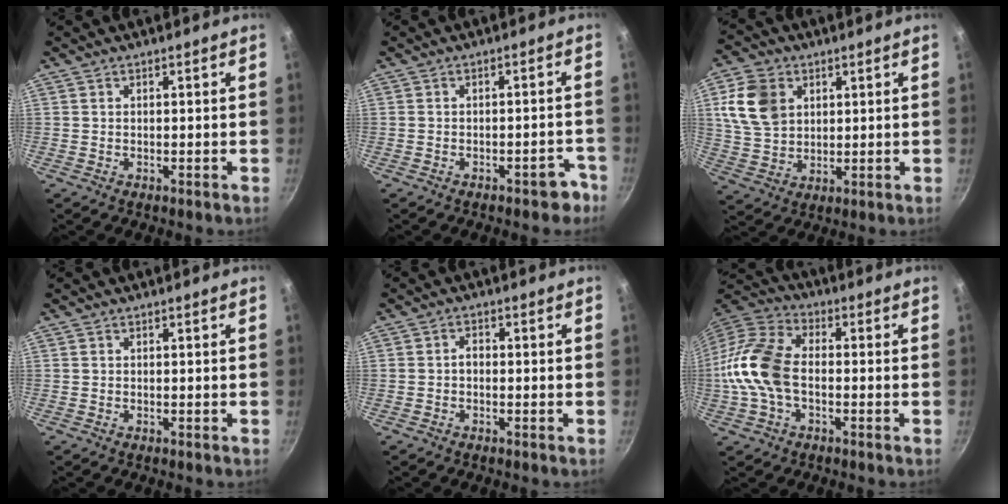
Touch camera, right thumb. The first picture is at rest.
{"total": 4.1, "force": [-2.7, 2.0, 2.3], "torque": [-0.002, 0.039, -0.017]}
{"total": 11.3, "force": [3.6, 8.5, 6.6], "torque": [-0.109, -0.005, 0.073]}
{"total": 0.0}
{"total": 1.7, "force": [-0.5, 1.2, 1.1], "torque": [-0.013, 0.011, -0.010]}
{"total": 14.6, "force": [-1.8, 9.1, 11.3], "torque": [-0.214, 0.037, -0.052]}